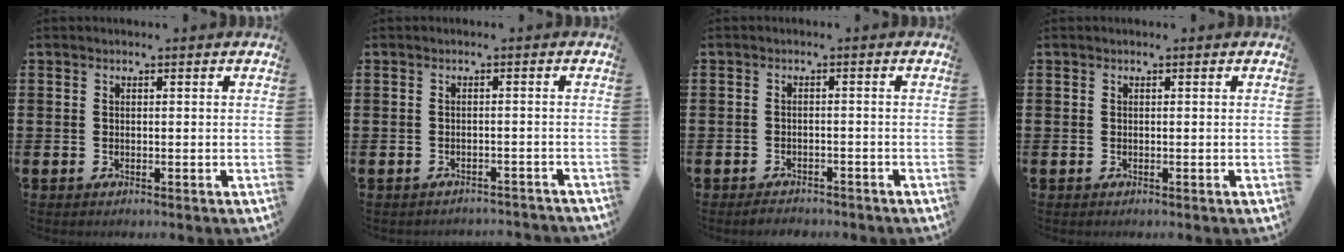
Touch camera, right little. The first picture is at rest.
{"total": 1.1, "force": [-1.1, 0.0, 0.0], "torque": [-0.004, 0.003, -0.023]}
{"total": 1.3, "force": [-1.3, 0.3, 0.1], "torque": [-0.008, 0.003, -0.028]}
{"total": 0.0}